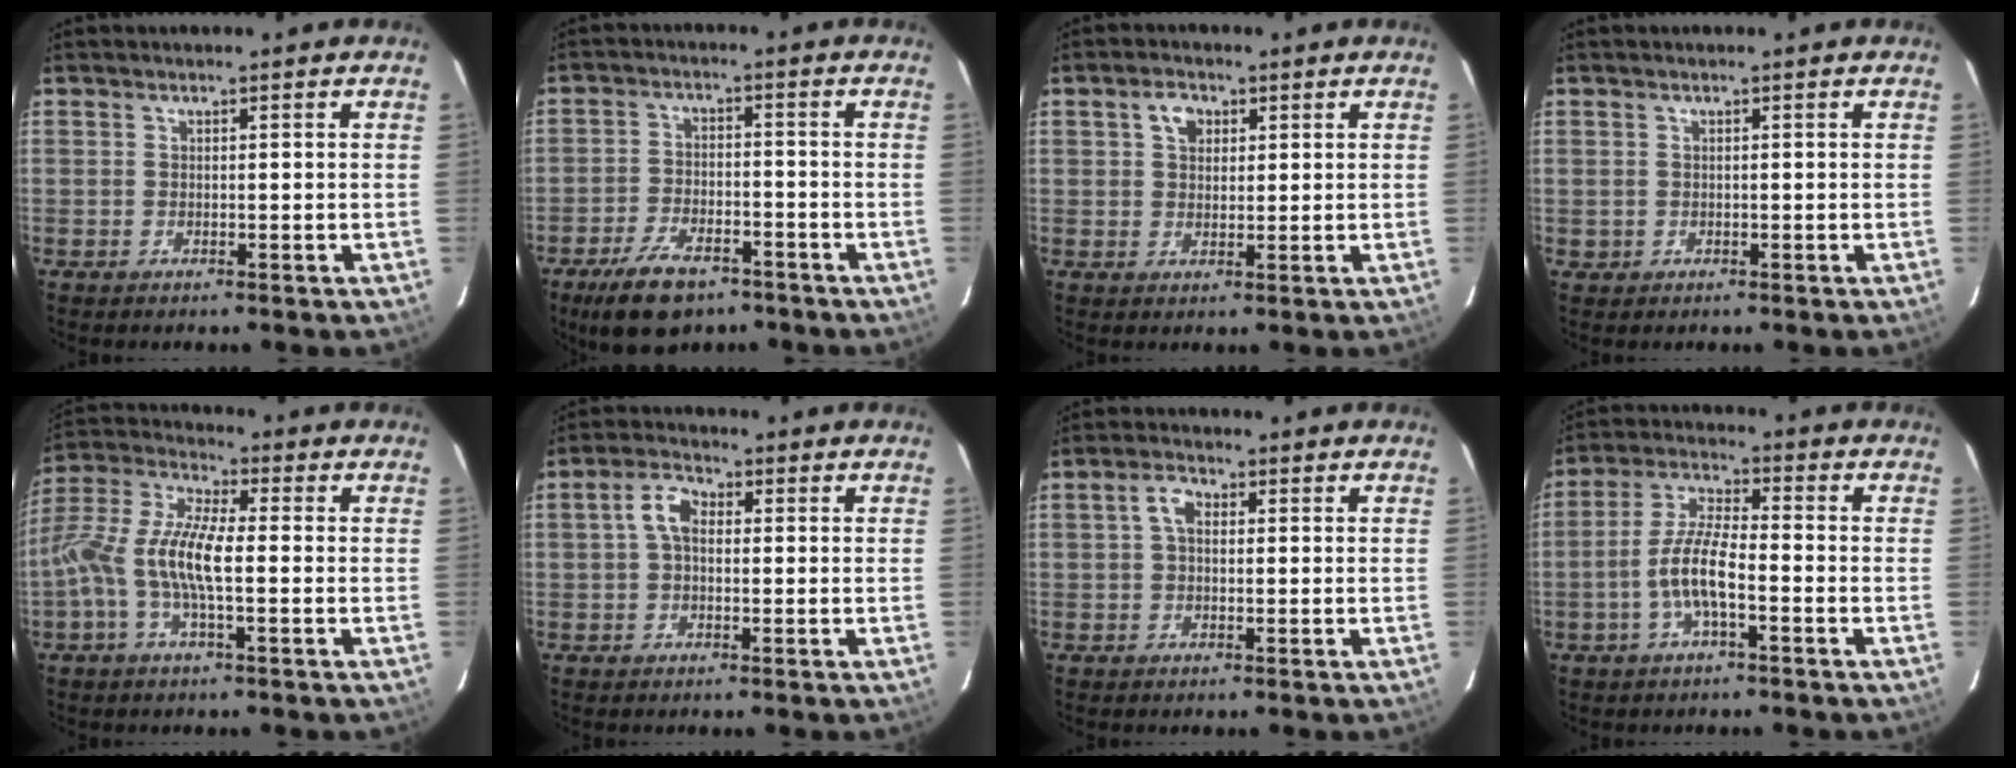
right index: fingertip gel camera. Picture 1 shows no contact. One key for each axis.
{"total": 10.9, "fx": -7.5, "fy": 5.0, "fz": 6.1, "tx": -0.140, "ty": -0.006, "tz": -0.126}
{"total": 3.7, "fx": 1.5, "fy": 2.7, "fz": 2.1, "tx": -0.031, "ty": 0.012, "tz": 0.026}
{"total": 1.2, "fx": 0.0, "fy": 1.2, "fz": 0.1, "tx": 0.002, "ty": 0.002, "tz": 0.002}
{"total": 12.0, "fx": -2.0, "fy": 3.0, "fz": 11.4, "tx": -0.236, "ty": 0.007, "tz": -0.046}
{"total": 4.2, "fx": 0.3, "fy": 2.7, "fz": 3.2, "tx": -0.065, "ty": 0.017, "tz": 0.005}
{"total": 3.0, "fx": 0.4, "fy": 1.9, "fz": 2.2, "tx": -0.044, "ty": 0.012, "tz": 0.007}
{"total": 7.9, "fx": -2.9, "fy": 1.9, "fz": 7.1, "tx": -0.153, "ty": 0.008, "tz": -0.058}